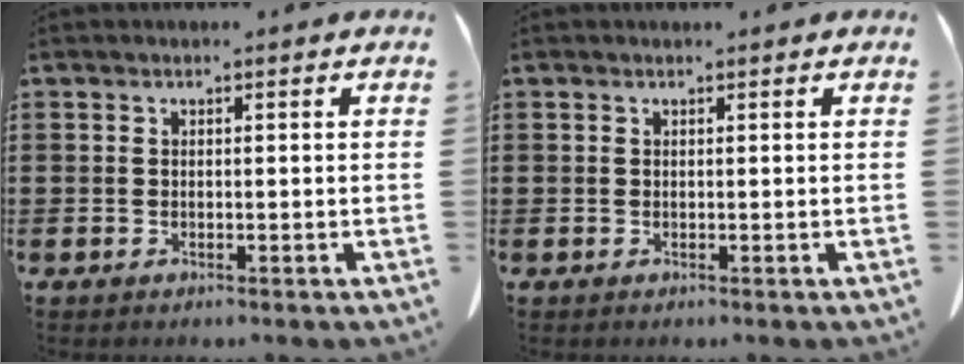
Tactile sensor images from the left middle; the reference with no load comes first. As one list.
[{"total": 0.0}]